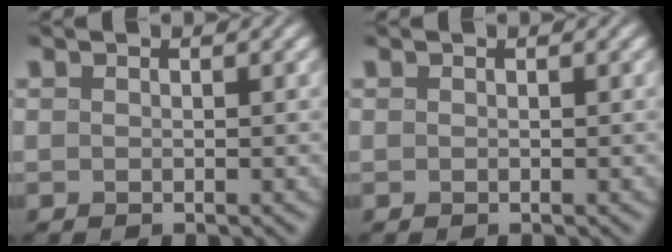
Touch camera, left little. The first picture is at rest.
{"total": 0.0}